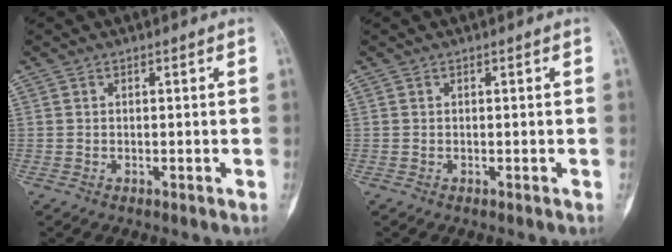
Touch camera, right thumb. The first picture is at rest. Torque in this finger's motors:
{"motor_torque": [0.00, 0.00, 0.06, 0.02, 0.00]}